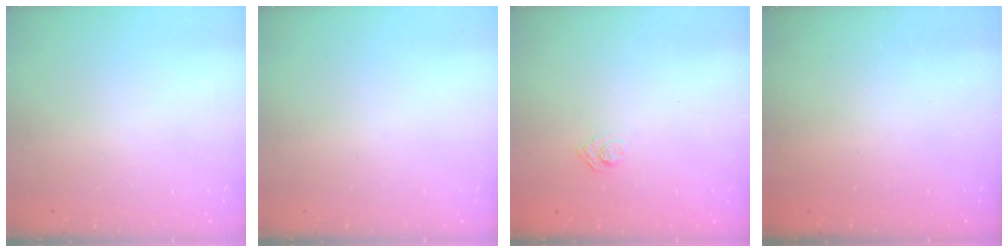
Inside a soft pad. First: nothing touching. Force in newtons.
{"total": 0.0}
{"total": 3.1, "press": 2.8, "slide": 1.3}
{"total": 2.5, "press": 2.4, "slide": 0.8}